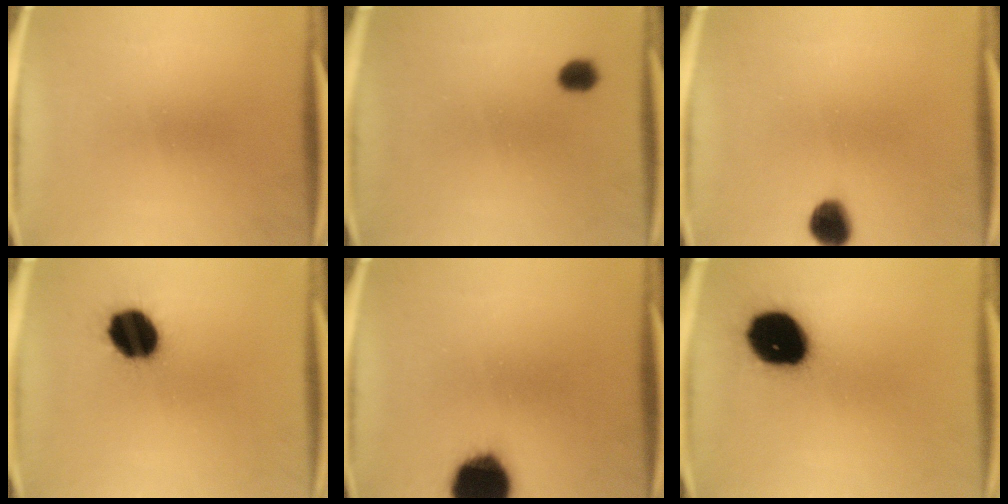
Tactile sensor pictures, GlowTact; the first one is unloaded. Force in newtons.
{"total": 2.7}
{"total": 6.1}
{"total": 13.6}
{"total": 16.4}
{"total": 19.1}